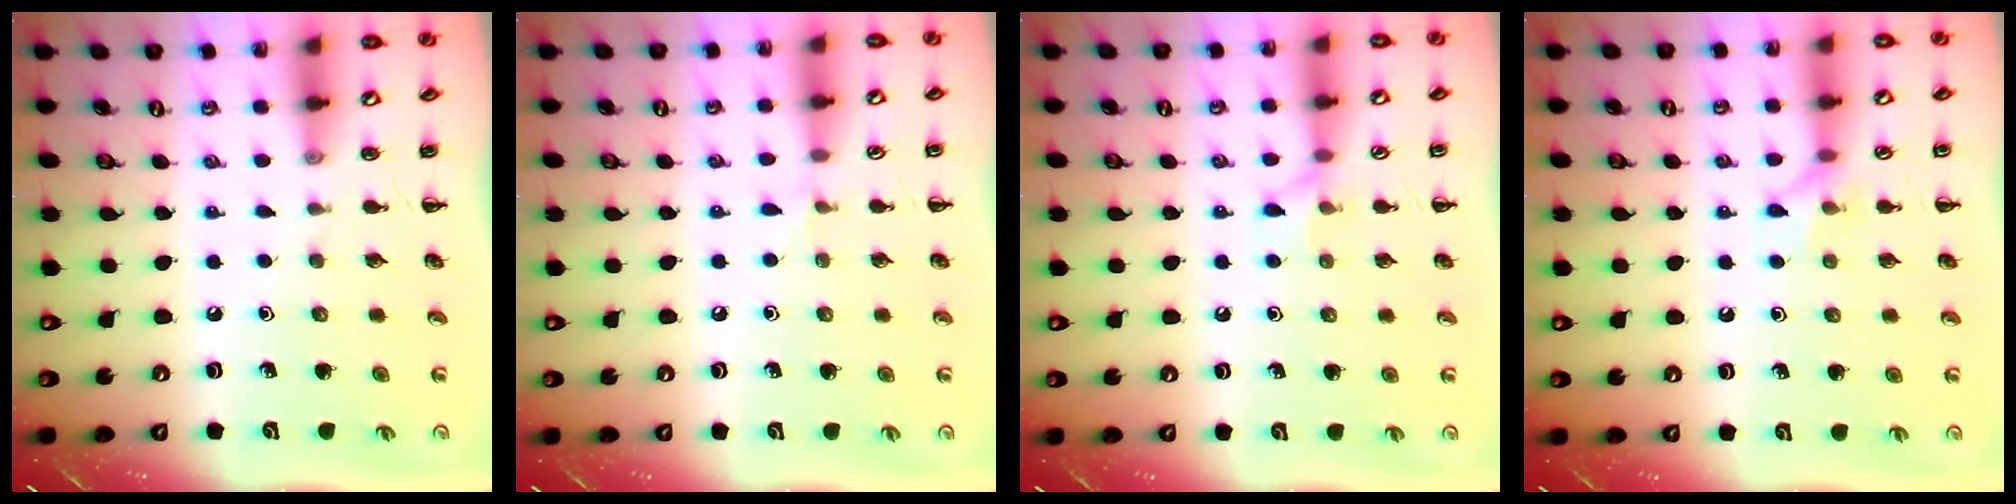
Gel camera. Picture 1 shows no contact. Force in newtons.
{"total": 3.6, "press": 3.4, "slide": 1.3}
{"total": 5.3, "press": 5.2, "slide": 1.2}
{"total": 6.2, "press": 6.2, "slide": 0.6}